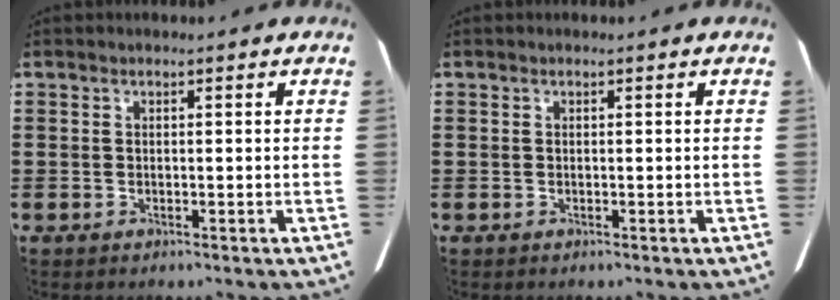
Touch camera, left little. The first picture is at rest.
{"total": 0.0}